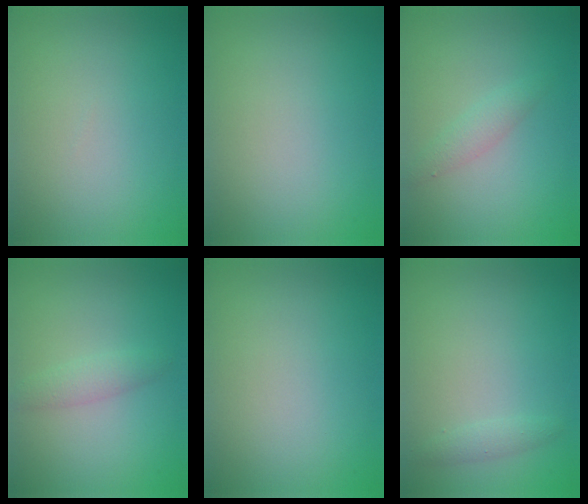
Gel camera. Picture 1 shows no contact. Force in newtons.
{"total": 0.0}
{"total": 1.5, "press": 1.5, "slide": 0.0}
{"total": 1.5, "press": 1.5, "slide": 0.0}
{"total": 0.0}
{"total": 1.0, "press": 1.0, "slide": 0.0}